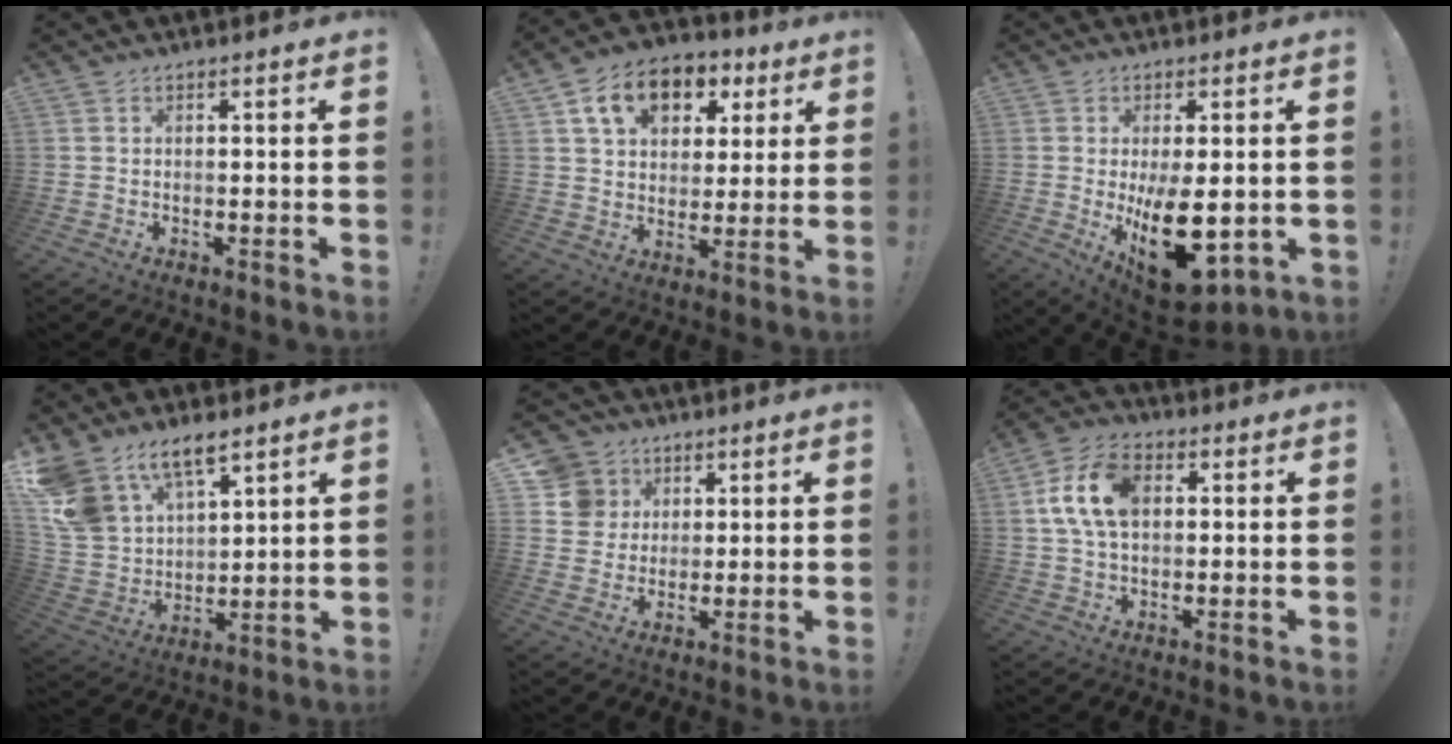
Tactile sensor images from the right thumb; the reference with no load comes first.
{"total": 13.8, "force": [6.5, 10.0, 7.1], "torque": [-0.104, -0.022, 0.121]}
{"total": 18.3, "force": [-1.7, 9.4, 15.6], "torque": [-0.234, -0.013, -0.003]}
{"total": 14.2, "force": [10.1, 7.8, 6.2], "torque": [-0.132, -0.069, 0.198]}
{"total": 9.7, "force": [3.4, 8.8, 2.2], "torque": [-0.023, -0.015, 0.072]}
{"total": 13.4, "force": [2.7, 8.7, 9.7], "torque": [-0.189, 0.014, 0.055]}